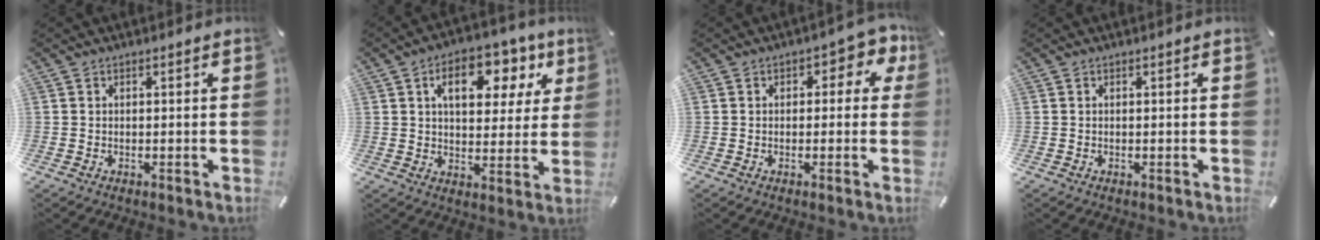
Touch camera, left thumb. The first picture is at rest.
{"total": 12.8, "force": [5.8, 7.7, 8.3], "torque": [-0.108, -0.019, 0.091]}
{"total": 4.3, "force": [0.9, 2.8, 3.2], "torque": [-0.035, 0.002, 0.008]}
{"total": 0.0}